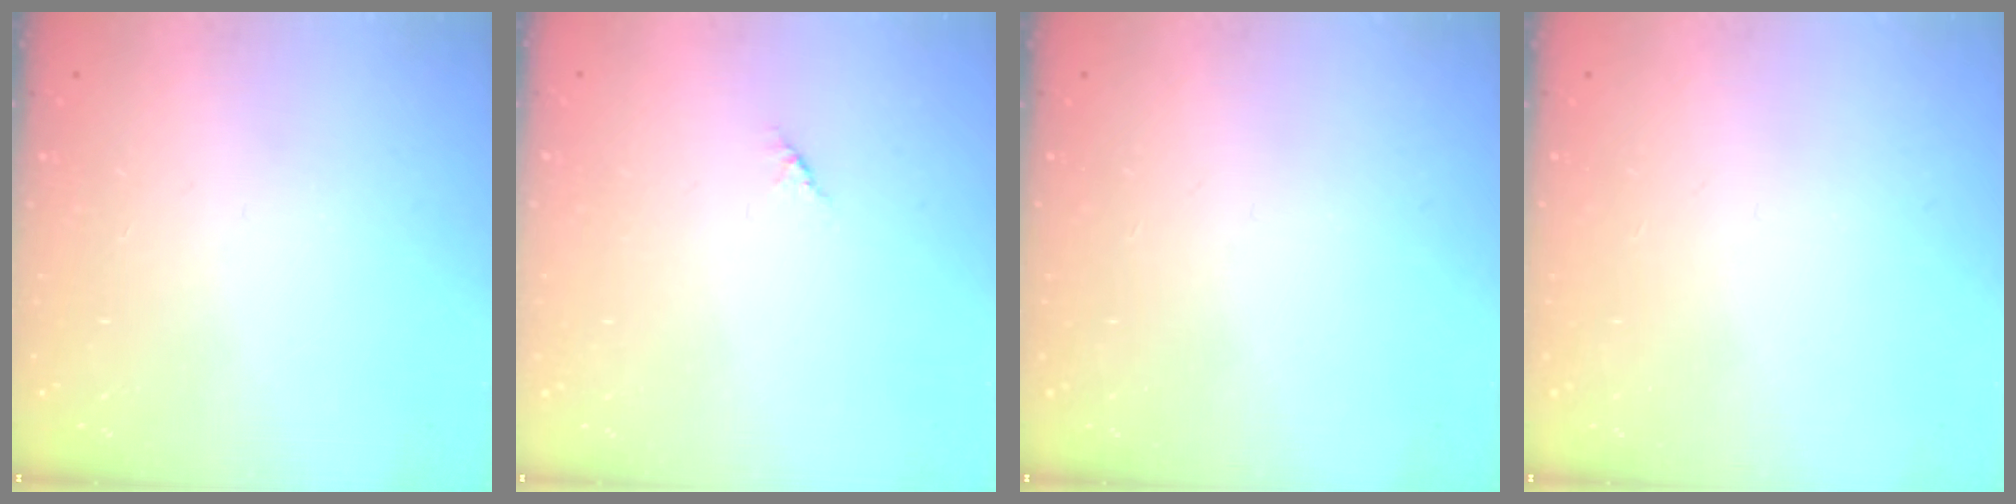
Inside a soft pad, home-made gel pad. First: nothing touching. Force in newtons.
{"total": 1.2, "press": 1.2, "slide": 0.3}
{"total": 0.0}
{"total": 0.0}